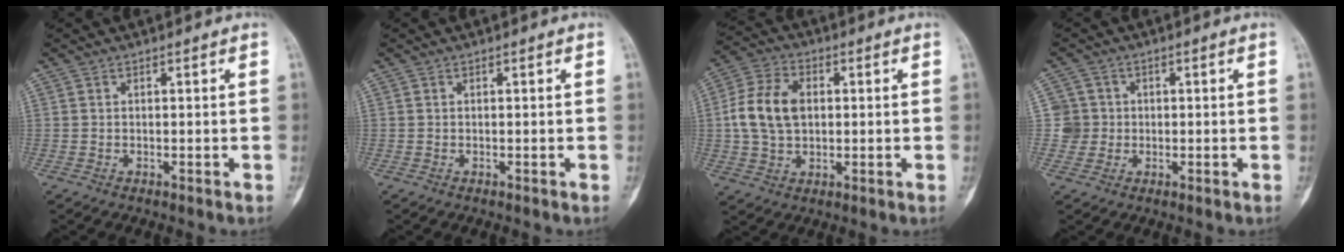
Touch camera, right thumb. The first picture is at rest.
{"total": 0.0}
{"total": 11.0, "force": [0.8, 7.6, 7.9], "torque": [-0.147, 0.015, 0.014]}
{"total": 3.9, "force": [0.2, 3.9, -0.1], "torque": [0.033, 0.009, -0.001]}